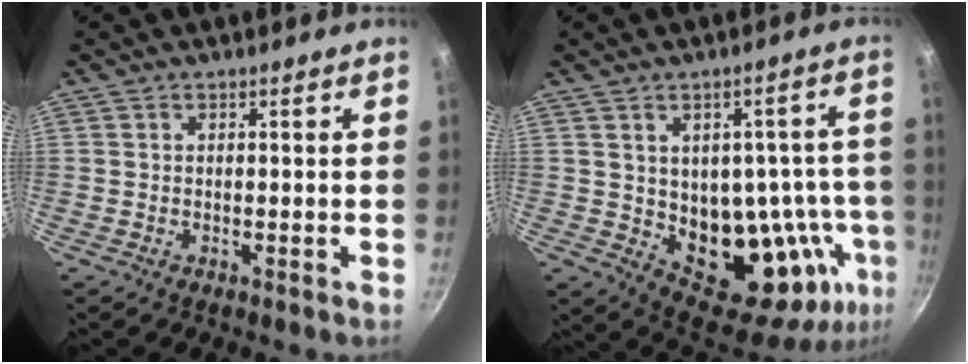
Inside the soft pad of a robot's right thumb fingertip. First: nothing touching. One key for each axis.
{"total": 19.3, "fx": -3.0, "fy": 12.7, "fz": 14.2, "tx": -0.105, "ty": 0.004, "tz": -0.014}